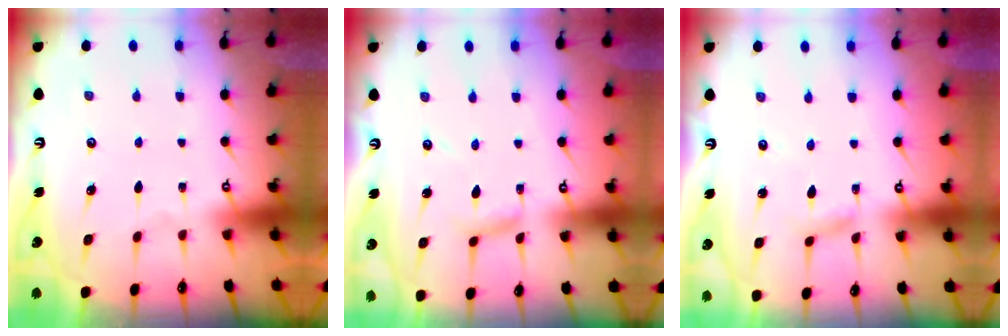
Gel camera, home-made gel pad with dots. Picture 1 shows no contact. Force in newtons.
{"total": 4.4, "press": 4.4, "slide": 0.4}
{"total": 3.3, "press": 3.3, "slide": 0.3}